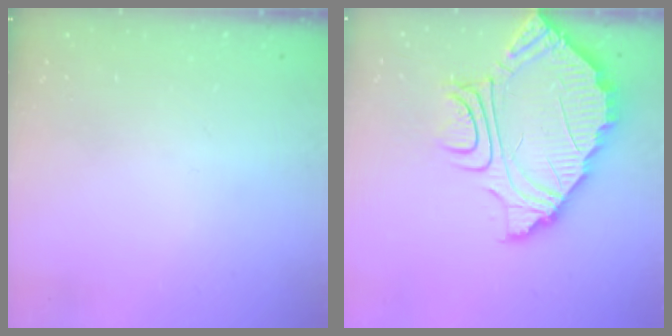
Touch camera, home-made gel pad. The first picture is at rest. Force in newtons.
{"total": 11.1, "press": 11.0, "slide": 0.9}